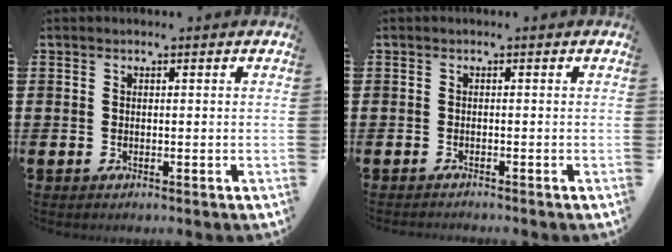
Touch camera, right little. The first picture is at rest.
{"total": 0.5, "force": [-0.5, -0.1, 0.0], "torque": [0.001, -0.001, -0.011]}